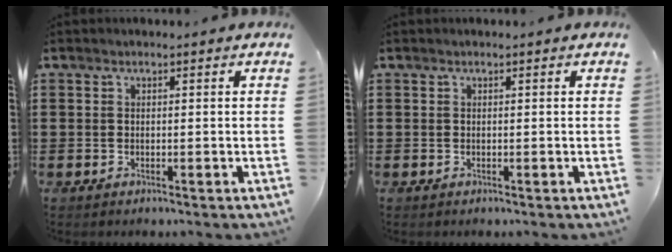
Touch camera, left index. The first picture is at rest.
{"total": 0.0}